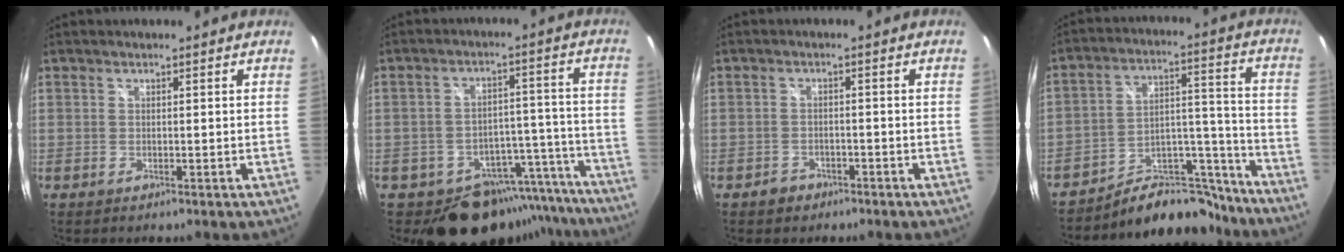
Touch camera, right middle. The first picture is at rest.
{"total": 15.6, "force": [-13.0, 8.0, 3.1], "torque": [-0.035, 0.061, -0.156]}
{"total": 2.9, "force": [-2.0, 2.0, 0.5], "torque": [-0.015, 0.006, -0.027]}
{"total": 15.8, "force": [-14.1, 6.3, 3.4], "torque": [-0.034, 0.077, -0.201]}